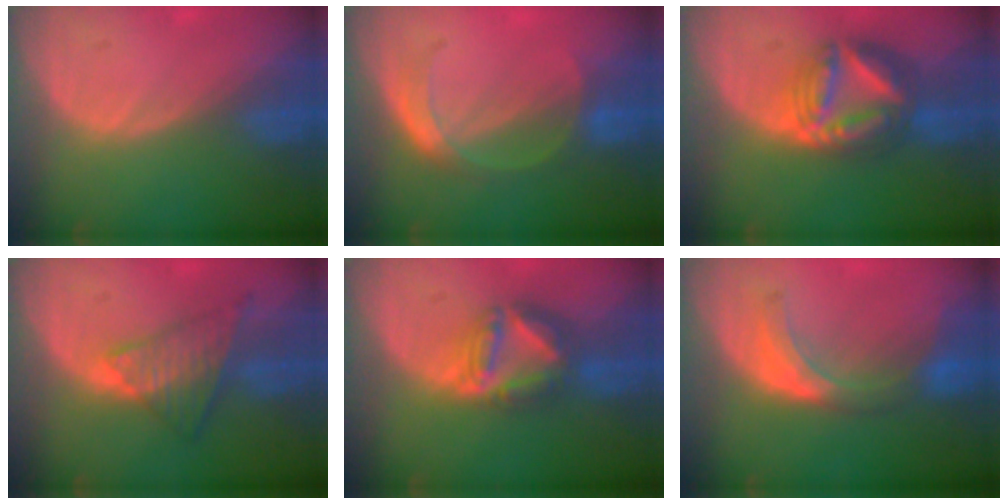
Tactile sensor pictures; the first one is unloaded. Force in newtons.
{"total": 4.5, "press": 4.4, "slide": 0.9}
{"total": 9.1, "press": 9.1, "slide": 0.9}
{"total": 7.6, "press": 6.4, "slide": 4.1}
{"total": 7.8, "press": 6.8, "slide": 3.8}
{"total": 6.3, "press": 6.3, "slide": 0.1}